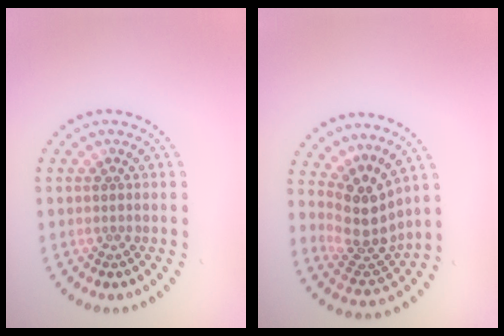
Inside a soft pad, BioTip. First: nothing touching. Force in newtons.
{"total": 4.2, "press": 3.2, "slide": 2.8}